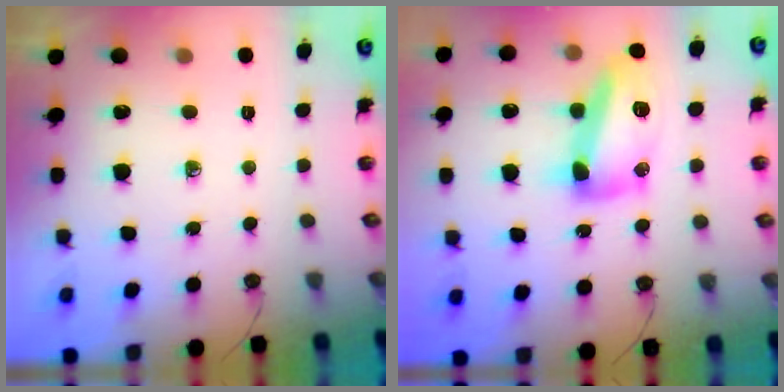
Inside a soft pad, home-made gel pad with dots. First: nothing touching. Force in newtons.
{"total": 14.8, "press": 14.8, "slide": 1.1}